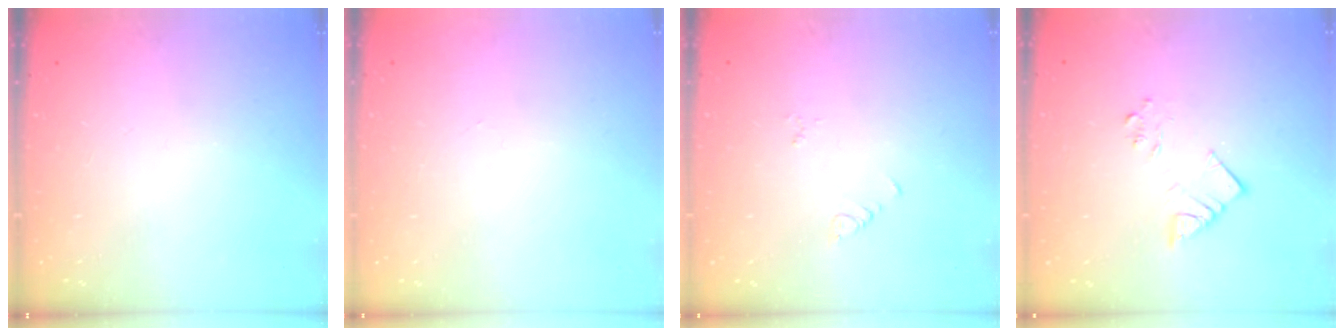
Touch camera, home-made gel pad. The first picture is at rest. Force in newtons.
{"total": 0.0}
{"total": 3.3, "press": 3.3, "slide": 0.5}
{"total": 4.3, "press": 4.3, "slide": 0.3}